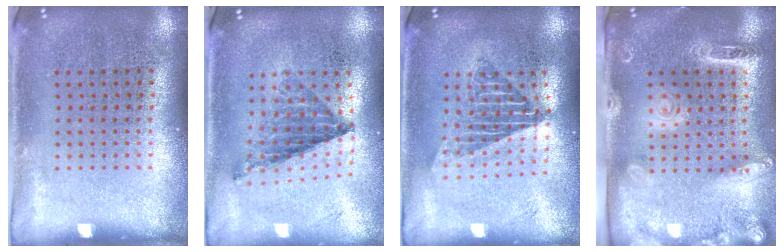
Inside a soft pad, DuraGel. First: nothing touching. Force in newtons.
{"total": 0.8, "press": 0.8, "slide": 0.0}
{"total": 1.6, "press": 1.4, "slide": 0.9}
{"total": 2.6, "press": 2.0, "slide": 1.7}